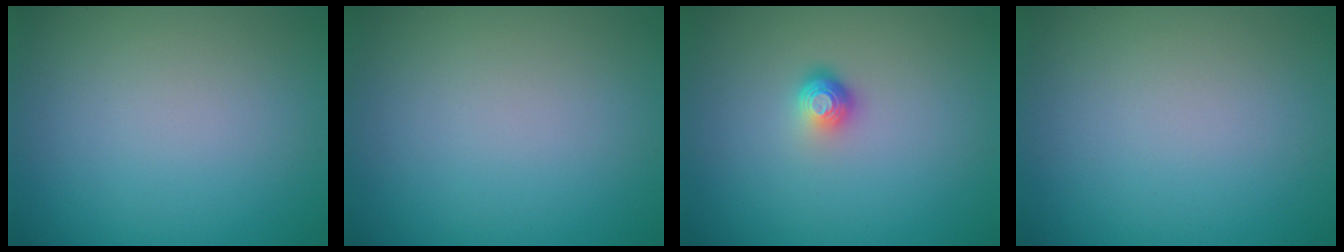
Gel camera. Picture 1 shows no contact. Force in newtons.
{"total": 0.0}
{"total": 1.8, "press": 1.2, "slide": 1.3}
{"total": 0.0}